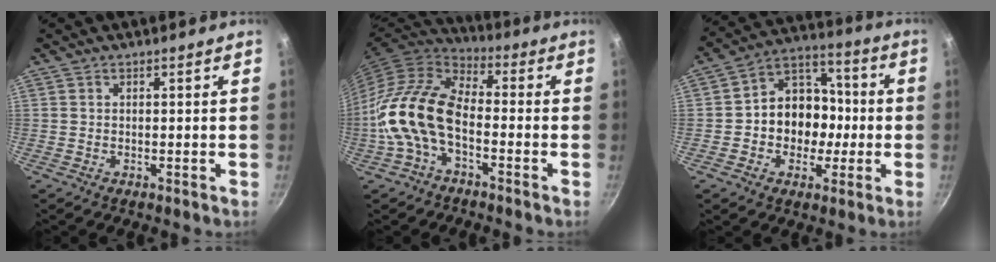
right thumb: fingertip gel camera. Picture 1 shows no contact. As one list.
[{"total": 14.4, "force": [-3.9, 8.1, 11.3], "torque": [-0.208, 0.038, -0.089]}, {"total": 13.2, "force": [-1.6, 10.9, 7.2], "torque": [-0.055, 0.038, -0.040]}]